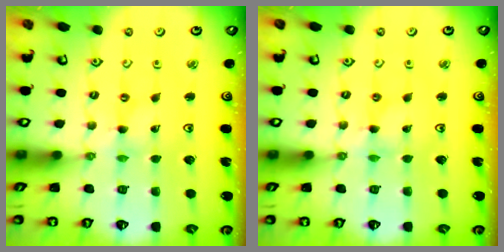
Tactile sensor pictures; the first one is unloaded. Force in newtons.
{"total": 0.7, "press": 0.7, "slide": 0.1}